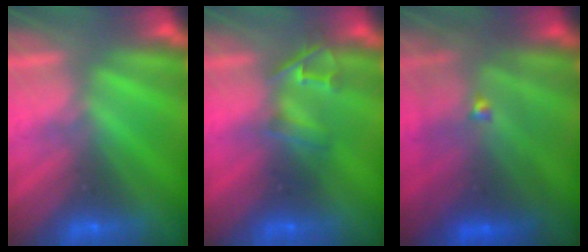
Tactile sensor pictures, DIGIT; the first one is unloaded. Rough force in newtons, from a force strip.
{"total": 2.4}
{"total": 4.7}